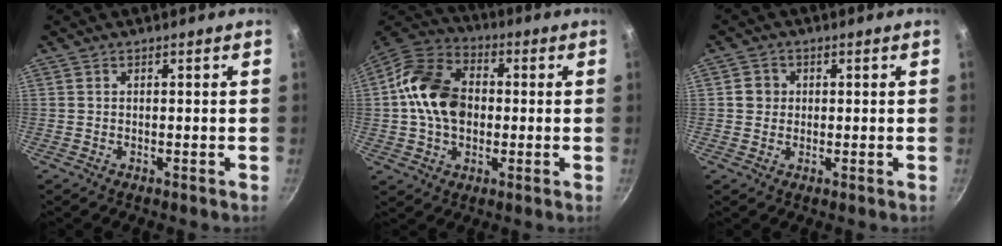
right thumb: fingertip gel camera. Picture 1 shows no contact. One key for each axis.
{"total": 15.5, "fx": 0.2, "fy": 11.3, "fz": 10.6, "tx": -0.167, "ty": 0.026, "tz": -0.014}
{"total": 2.7, "fx": 0.2, "fy": 2.6, "fz": 0.7, "tx": 0.004, "ty": 0.007, "tz": 0.000}